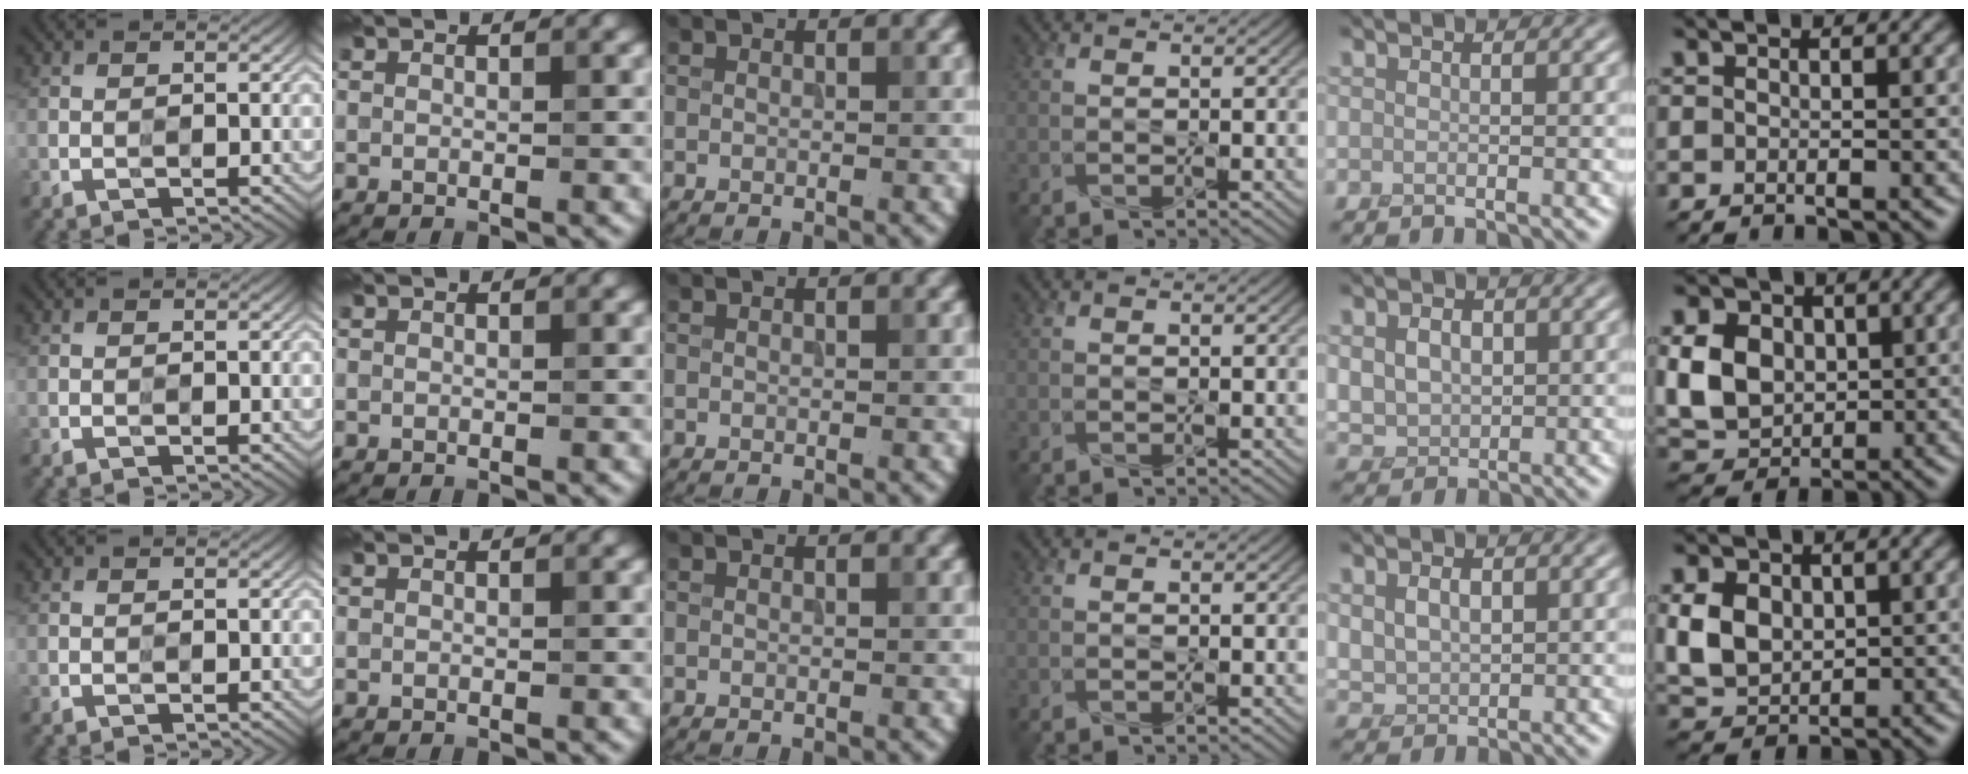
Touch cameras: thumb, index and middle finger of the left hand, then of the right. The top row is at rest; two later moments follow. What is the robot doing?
{"motion": "press", "object": "gel pad"}